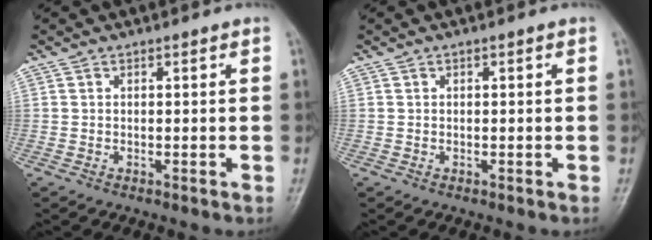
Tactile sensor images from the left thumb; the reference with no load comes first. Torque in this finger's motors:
{"motor_torque": [0.00, 0.00, -0.01, 0.00, 0.00]}